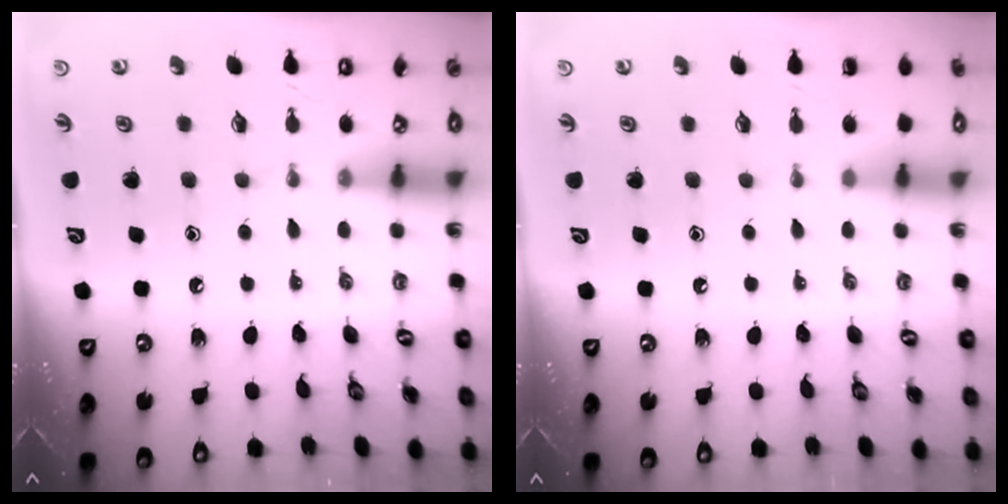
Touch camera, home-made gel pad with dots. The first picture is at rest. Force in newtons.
{"total": 0.0}